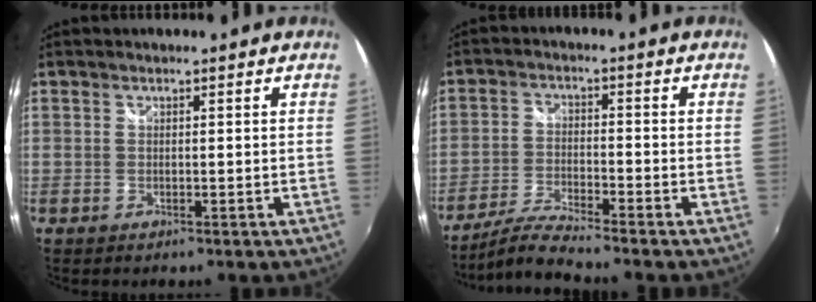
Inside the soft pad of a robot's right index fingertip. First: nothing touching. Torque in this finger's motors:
{"motor_torque": [0.16, -0.55, -0.09, -0.02]}